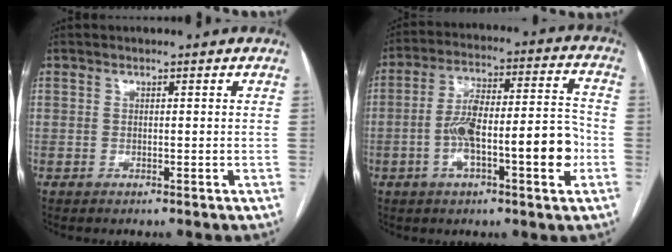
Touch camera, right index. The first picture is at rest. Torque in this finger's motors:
{"motor_torque": [1.74, -0.40, 0.78, 0.21]}